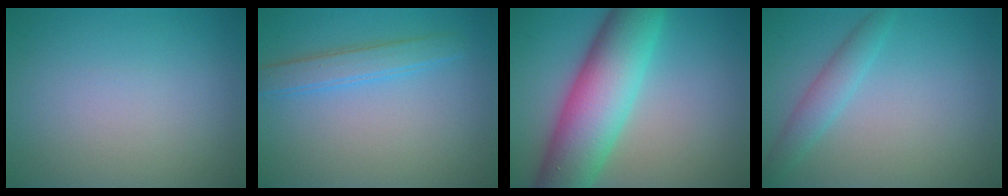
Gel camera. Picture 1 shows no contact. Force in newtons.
{"total": 2.6, "press": 2.6, "slide": 0.1}
{"total": 10.6, "press": 10.5, "slide": 0.5}
{"total": 2.3, "press": 2.3, "slide": 0.1}